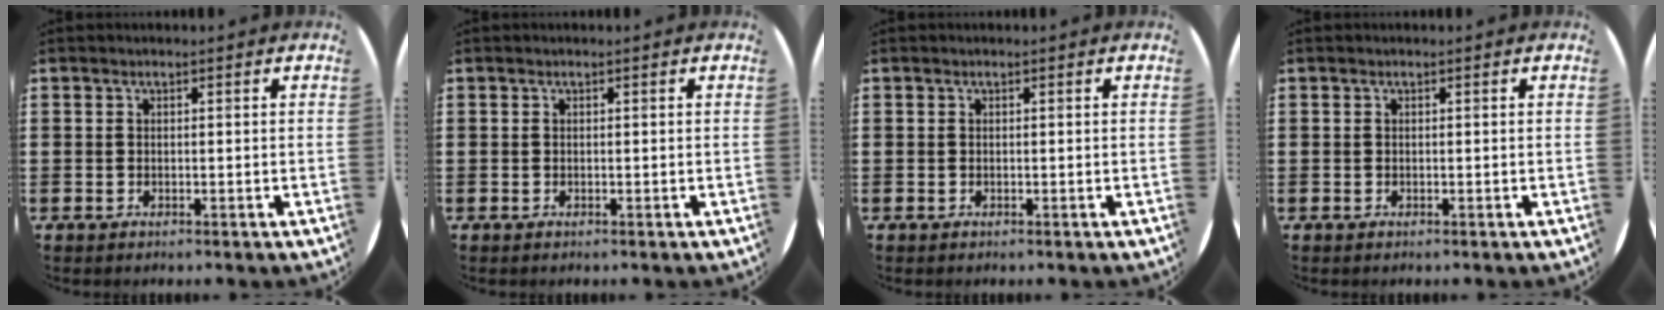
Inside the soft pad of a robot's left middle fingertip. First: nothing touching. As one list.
[{"total": 0.0}, {"total": 0.0}, {"total": 0.0}]